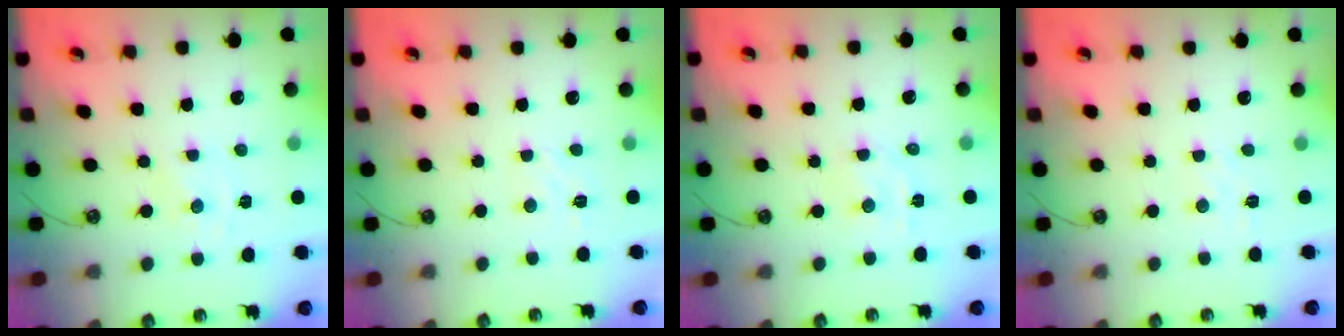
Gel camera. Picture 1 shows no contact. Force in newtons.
{"total": 3.1, "press": 3.0, "slide": 0.5}
{"total": 3.0, "press": 3.0, "slide": 0.3}
{"total": 2.9, "press": 2.9, "slide": 0.5}